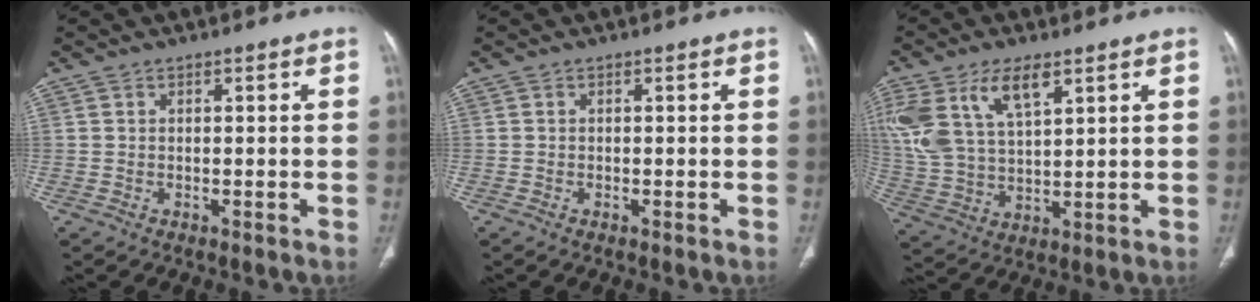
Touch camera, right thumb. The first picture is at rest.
{"total": 0.0}
{"total": 15.4, "force": [7.5, 7.7, 11.1], "torque": [-0.234, -0.013, 0.153]}